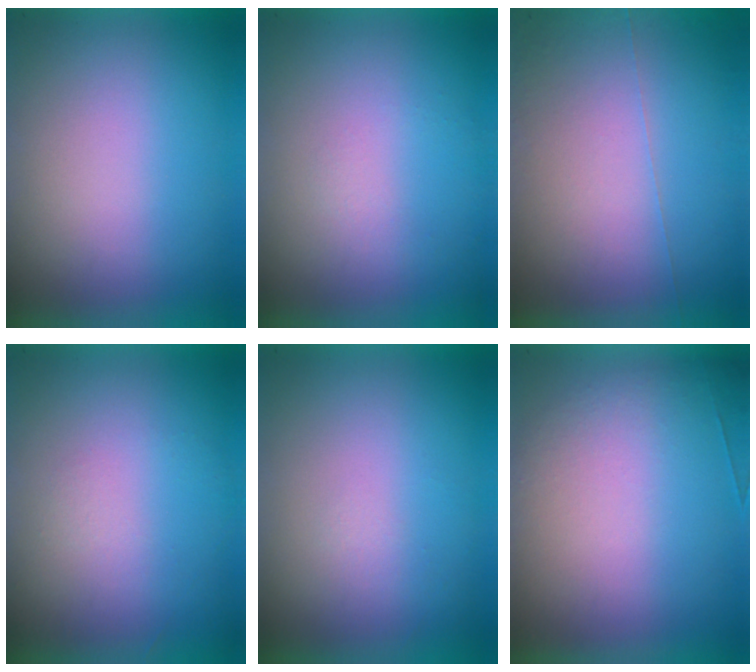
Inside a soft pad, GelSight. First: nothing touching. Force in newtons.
{"total": 1.1}
{"total": 5.9}
{"total": 1.3}
{"total": 1.0}
{"total": 2.6}